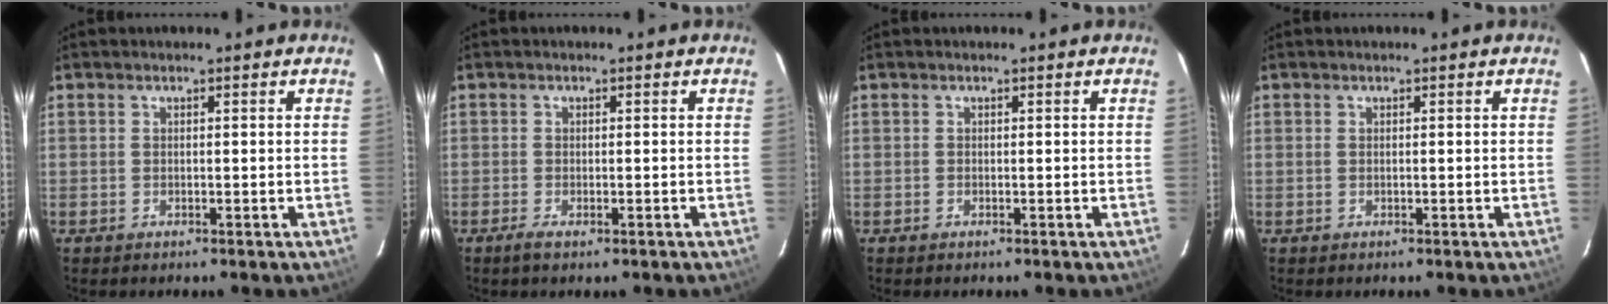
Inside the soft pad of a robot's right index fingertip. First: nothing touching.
{"total": 2.0, "force": [-1.2, 0.6, 1.5], "torque": [-0.031, -0.006, -0.021]}
{"total": 0.0}
{"total": 0.0}